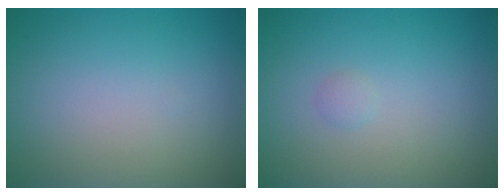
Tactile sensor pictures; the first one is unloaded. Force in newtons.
{"total": 0.5, "press": 0.5, "slide": 0.0}